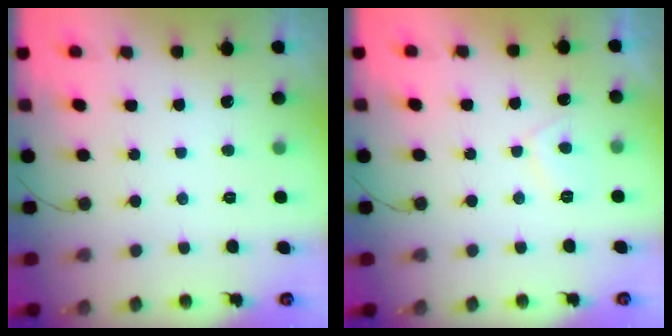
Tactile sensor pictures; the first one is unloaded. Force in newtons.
{"total": 2.8, "press": 2.7, "slide": 0.6}